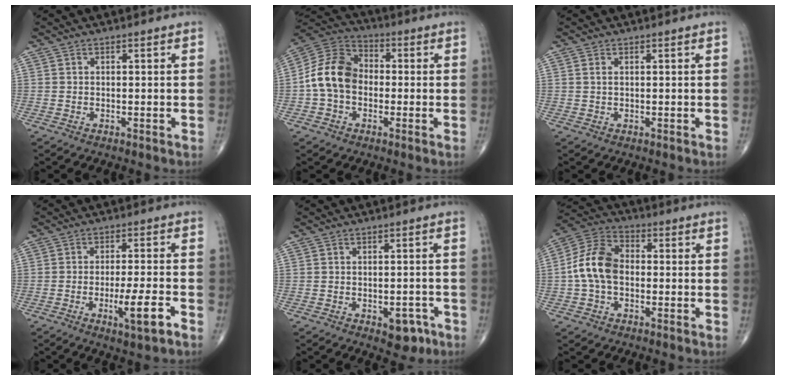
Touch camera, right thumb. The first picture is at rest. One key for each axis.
{"total": 11.8, "fx": -1.1, "fy": 8.8, "fz": 7.7, "tx": -0.132, "ty": 0.037, "tz": -0.036}
{"total": 0.7, "fx": 0.3, "fy": 0.3, "fz": 0.6, "tx": -0.014, "ty": 0.005, "tz": 0.006}
{"total": 7.3, "fx": -3.2, "fy": 1.0, "fz": 6.5, "tx": -0.111, "ty": 0.009, "tz": -0.047}
{"total": 4.9, "fx": -2.4, "fy": 2.7, "fz": 3.3, "tx": -0.021, "ty": 0.012, "tz": -0.025}
{"total": 10.7, "fx": -0.7, "fy": 7.2, "fz": 7.9, "tx": -0.151, "ty": 0.032, "tz": -0.026}